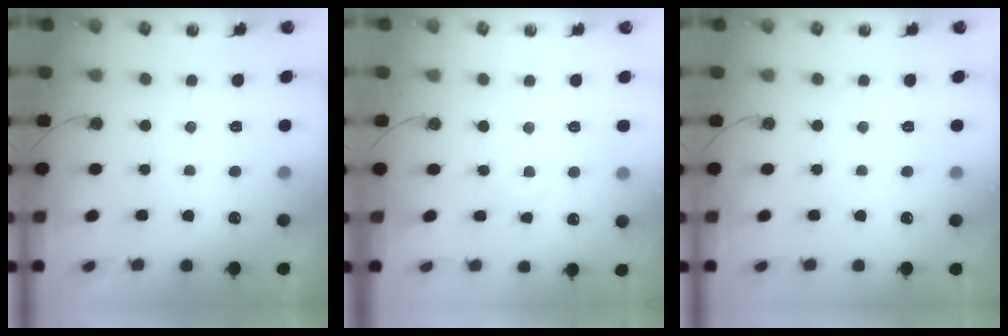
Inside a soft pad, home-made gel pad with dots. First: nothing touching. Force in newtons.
{"total": 1.4, "press": 1.4, "slide": 0.3}
{"total": 0.0}